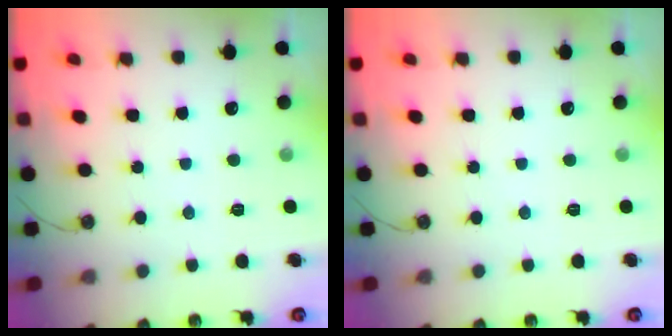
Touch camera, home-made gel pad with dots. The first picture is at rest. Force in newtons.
{"total": 0.0}